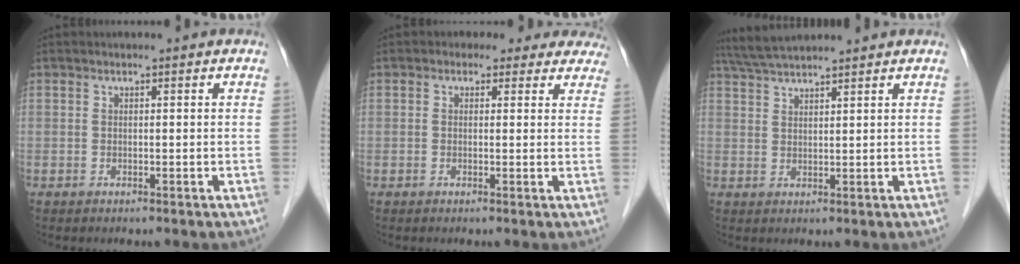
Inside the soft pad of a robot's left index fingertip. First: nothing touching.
{"total": 6.8, "force": [5.6, 3.7, 1.0], "torque": [0.014, 0.011, 0.044]}
{"total": 6.7, "force": [6.1, -0.3, 2.7], "torque": [-0.052, 0.035, 0.112]}